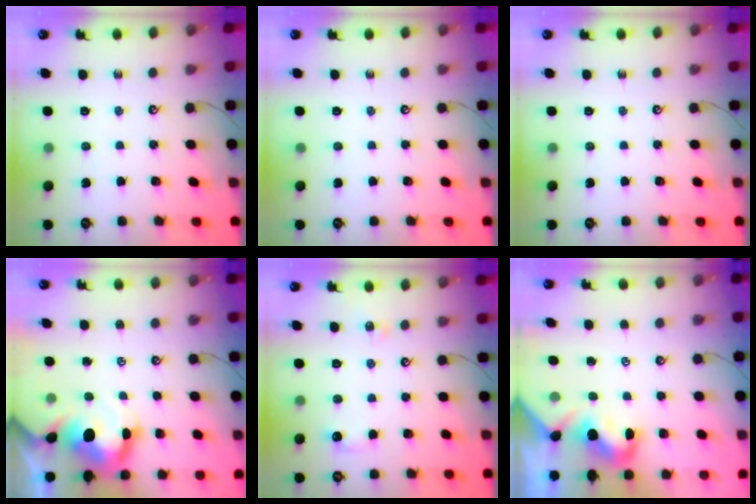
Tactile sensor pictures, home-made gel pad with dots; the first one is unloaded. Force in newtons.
{"total": 0.0}
{"total": 0.0}
{"total": 9.0, "press": 8.9, "slide": 1.6}
{"total": 4.2, "press": 4.1, "slide": 0.7}
{"total": 1.9, "press": 1.8, "slide": 0.6}